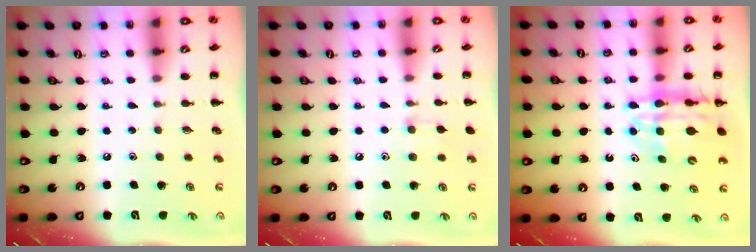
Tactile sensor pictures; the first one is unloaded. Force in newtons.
{"total": 6.0, "press": 5.6, "slide": 2.0}
{"total": 14.4, "press": 13.9, "slide": 3.6}